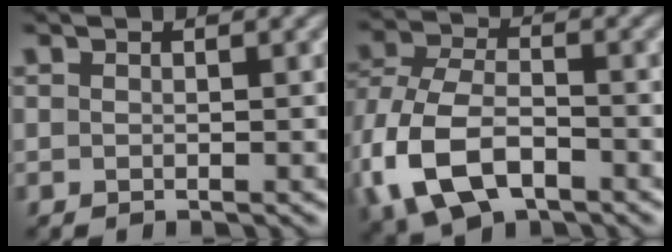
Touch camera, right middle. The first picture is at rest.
{"total": 9.7, "force": [-3.6, 5.9, 6.8], "torque": [-0.158, -0.005, -0.080]}